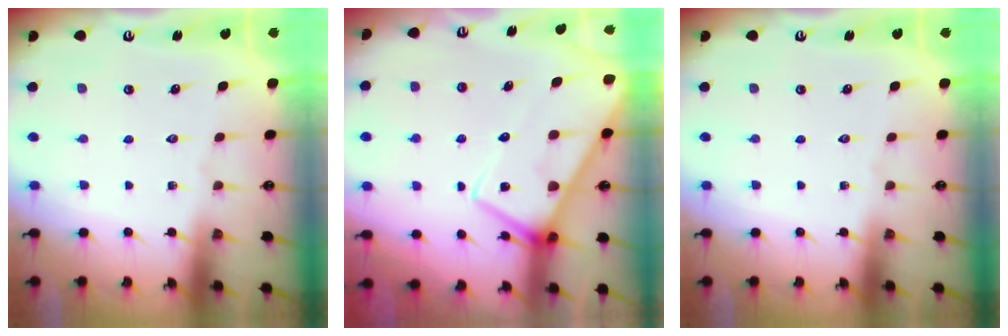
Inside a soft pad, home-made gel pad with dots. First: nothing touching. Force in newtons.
{"total": 12.1, "press": 12.1, "slide": 1.3}
{"total": 0.0}